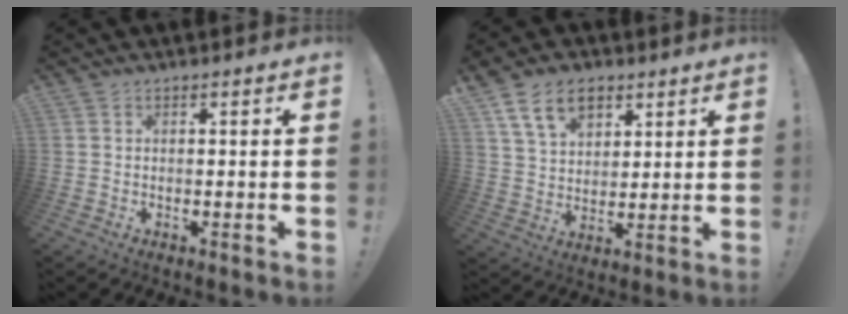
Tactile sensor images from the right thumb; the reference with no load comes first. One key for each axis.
{"total": 12.9, "fx": 7.0, "fy": 8.5, "fz": 6.7, "tx": -0.110, "ty": -0.022, "tz": 0.136}